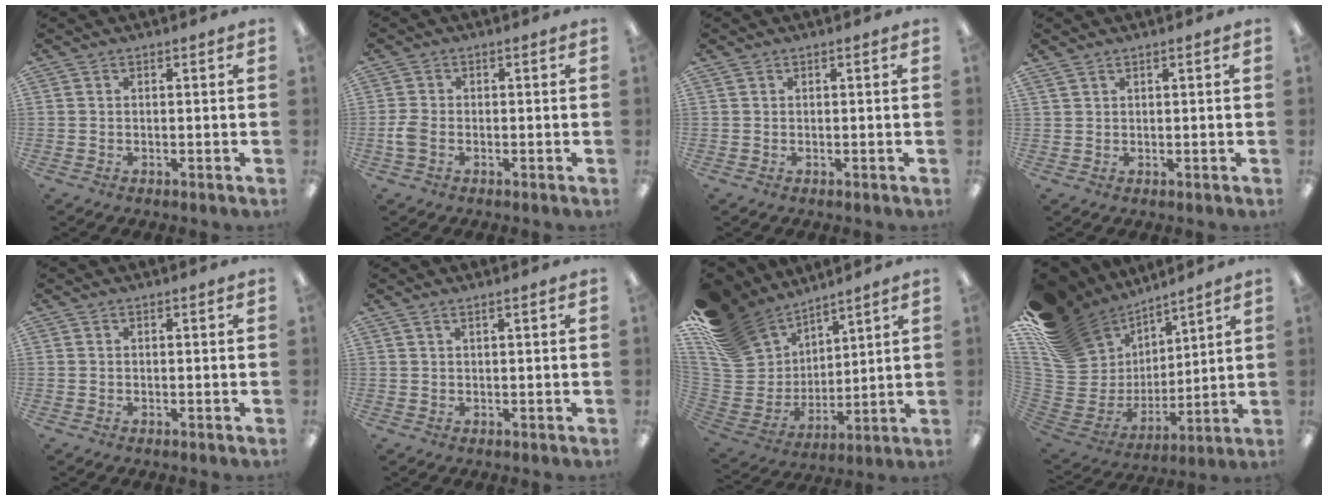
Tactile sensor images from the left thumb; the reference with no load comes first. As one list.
[{"total": 3.2, "force": [-0.9, 2.0, 2.4], "torque": [-0.053, 0.002, -0.018]}, {"total": 0.0}, {"total": 1.5, "force": [1.2, 0.6, 0.7], "torque": [-0.015, -0.001, 0.024]}, {"total": 0.0}, {"total": 1.2, "force": [0.7, 0.0, 1.0], "torque": [-0.019, -0.001, 0.013]}, {"total": 18.4, "force": [12.9, 11.5, 6.4], "torque": [-0.167, -0.075, 0.248]}, {"total": 20.5, "force": [12.1, 14.3, 8.2], "torque": [-0.189, -0.071, 0.246]}]